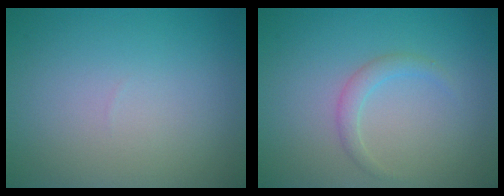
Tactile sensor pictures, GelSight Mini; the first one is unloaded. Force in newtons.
{"total": 1.4, "press": 1.4, "slide": 0.0}